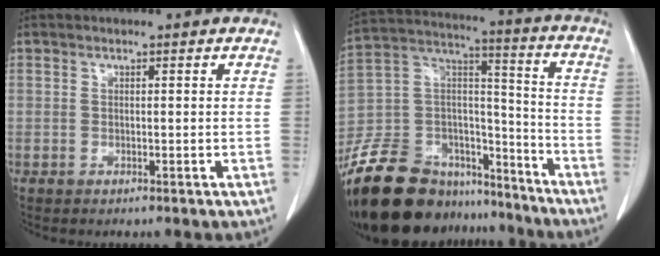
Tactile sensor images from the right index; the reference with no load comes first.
{"total": 24.4, "force": [-19.8, 10.3, 10.0], "torque": [-0.217, 0.027, -0.328]}